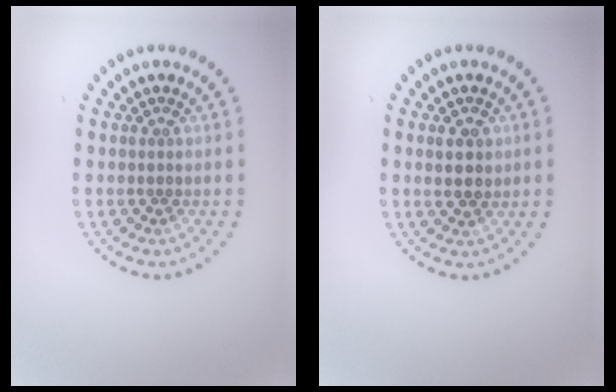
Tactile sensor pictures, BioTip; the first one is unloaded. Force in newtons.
{"total": 2.4, "press": 2.3, "slide": 0.6}